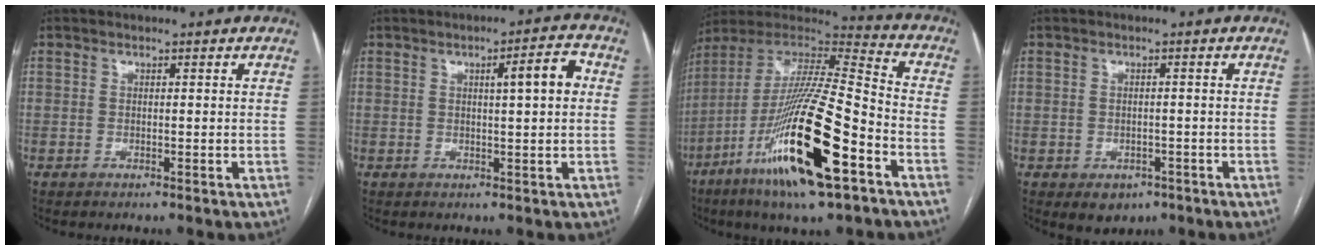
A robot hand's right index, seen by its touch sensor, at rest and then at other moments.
{"total": 5.2, "force": [1.1, 0.5, 5.1], "torque": [-0.074, 0.009, 0.013]}
{"total": 24.9, "force": [-10.8, 3.0, 22.3], "torque": [-0.441, -0.047, -0.193]}
{"total": 3.7, "force": [-1.9, 2.8, 1.5], "torque": [-0.012, 0.002, -0.013]}